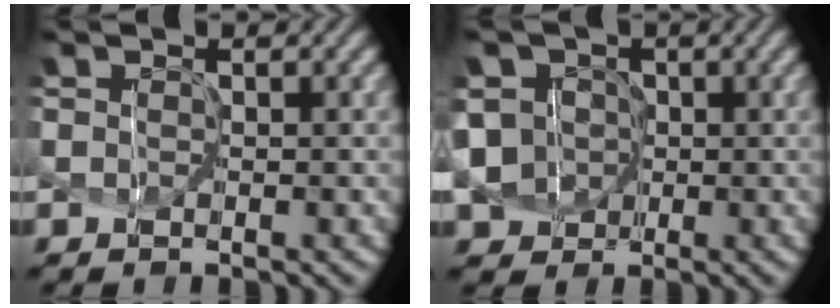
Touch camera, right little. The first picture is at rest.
{"total": 7.9, "force": [-0.3, 7.1, 3.4], "torque": [-0.101, 0.026, -0.038]}